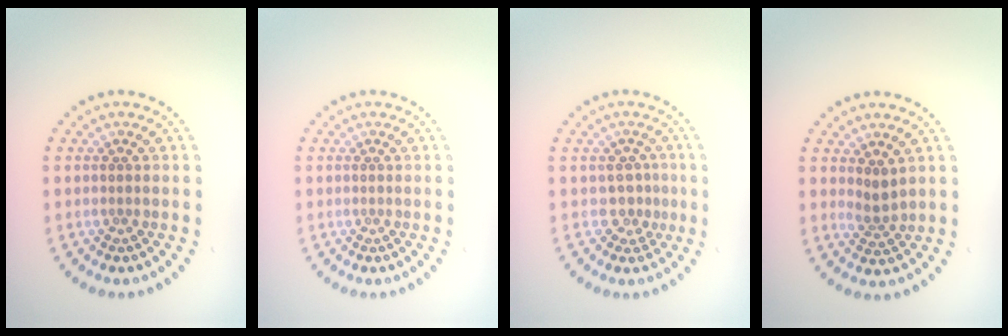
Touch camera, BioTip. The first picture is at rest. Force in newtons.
{"total": 0.0}
{"total": 2.1, "press": 1.4, "slide": 1.5}
{"total": 1.7, "press": 1.3, "slide": 1.0}